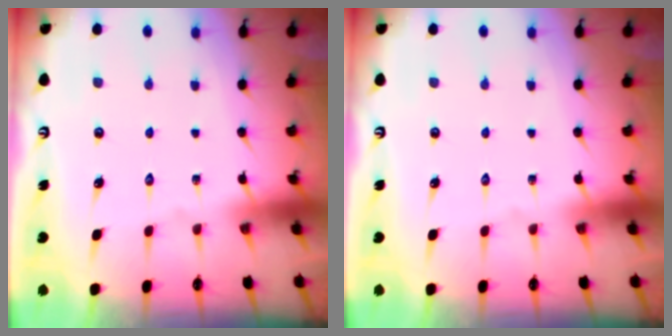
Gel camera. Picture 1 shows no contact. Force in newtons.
{"total": 0.0}